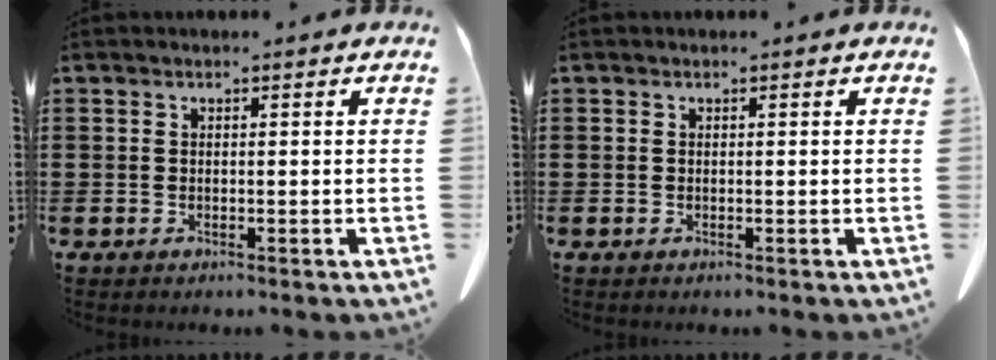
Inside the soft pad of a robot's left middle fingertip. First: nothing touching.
{"total": 0.0}